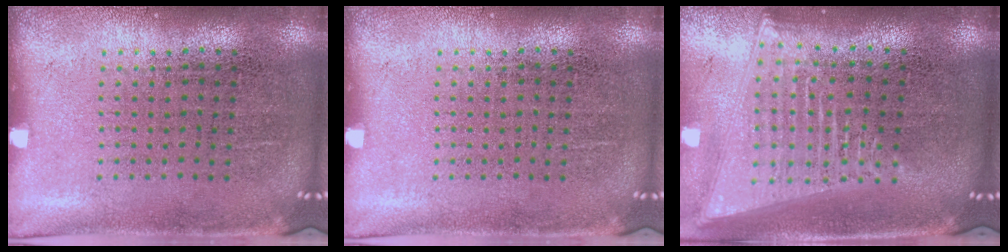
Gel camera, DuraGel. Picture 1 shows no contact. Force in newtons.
{"total": 0.0}
{"total": 2.0, "press": 1.7, "slide": 1.1}